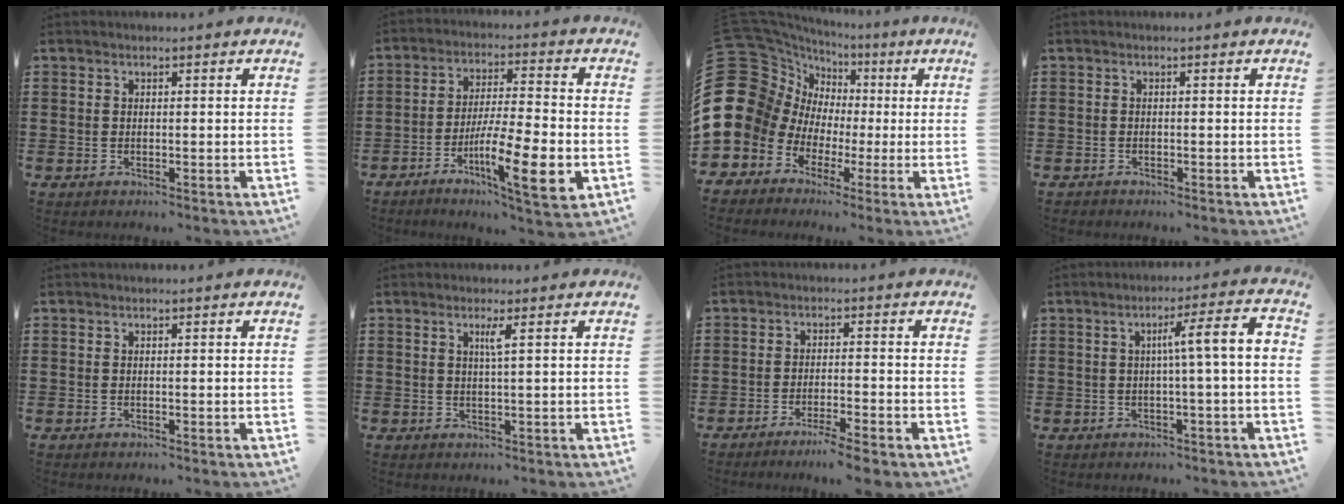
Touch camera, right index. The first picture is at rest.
{"total": 12.4, "force": [-4.9, 1.9, 11.2], "torque": [-0.207, -0.004, -0.088]}
{"total": 16.5, "force": [0.4, 15.1, 6.6], "torque": [-0.216, -0.023, 0.023]}
{"total": 0.6, "force": [-0.5, 0.2, 0.0], "torque": [-0.002, 0.001, -0.012]}
{"total": 0.0}
{"total": 1.9, "force": [0.6, -0.4, 1.7], "torque": [-0.033, -0.005, 0.007]}
{"total": 3.6, "force": [-3.0, -0.2, 1.9], "torque": [-0.030, -0.003, -0.056]}
{"total": 6.3, "force": [-0.2, -0.1, 6.3], "torque": [-0.116, 0.000, -0.010]}